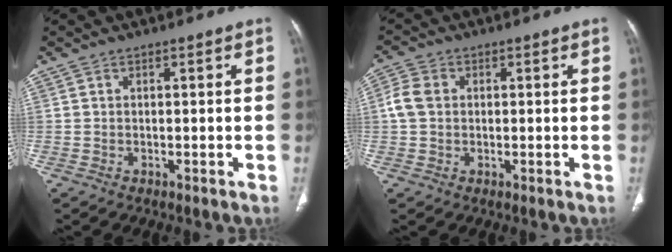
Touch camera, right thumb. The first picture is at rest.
{"total": 4.4, "force": [0.4, 3.5, 2.6], "torque": [-0.057, 0.011, 0.003]}